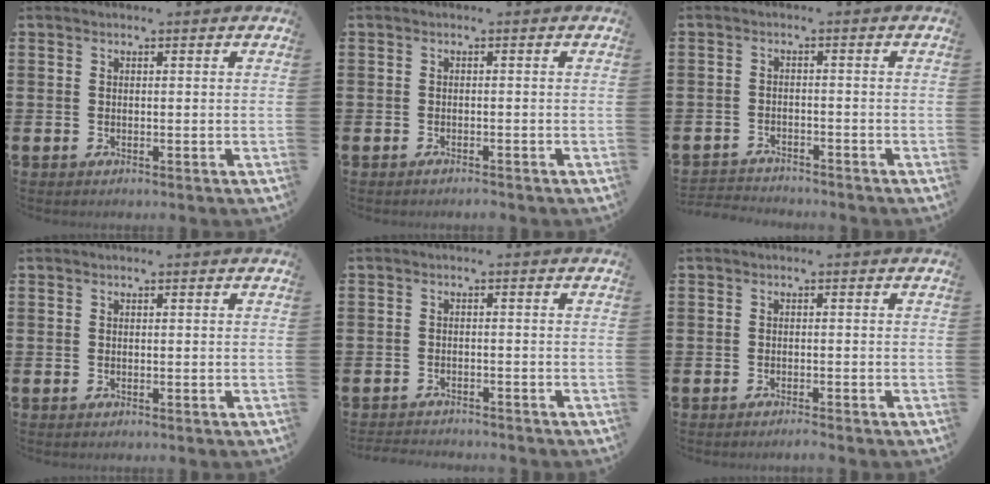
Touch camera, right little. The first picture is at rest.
{"total": 0.8, "force": [-0.7, 0.1, 0.4], "torque": [-0.009, -0.003, -0.013]}
{"total": 2.2, "force": [-2.2, 0.2, -0.3], "torque": [-0.002, 0.001, -0.049]}
{"total": 0.0}
{"total": 1.7, "force": [-1.7, 0.0, -0.1], "torque": [-0.003, 0.002, -0.037]}
{"total": 0.8, "force": [-0.7, -0.1, 0.3], "torque": [-0.006, -0.004, -0.015]}